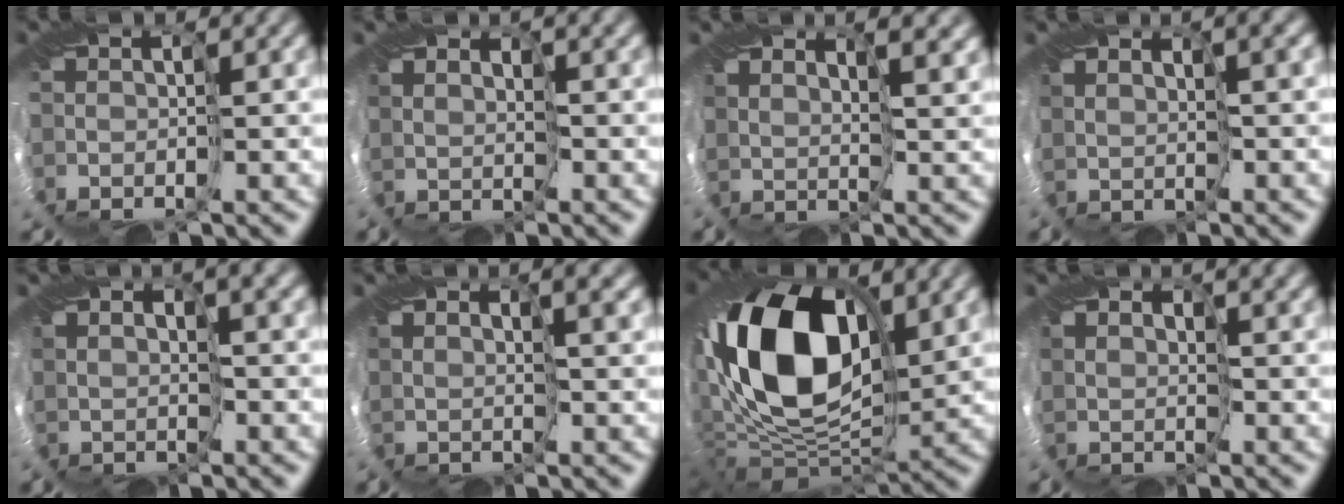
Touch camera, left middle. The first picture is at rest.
{"total": 1.4, "force": [1.3, 0.5, -0.3], "torque": [0.004, 0.004, 0.030]}
{"total": 4.0, "force": [3.6, 1.1, 1.2], "torque": [-0.026, 0.005, 0.071]}
{"total": 3.1, "force": [2.6, 0.8, 1.6], "torque": [-0.030, 0.011, 0.051]}
{"total": 3.4, "force": [2.7, 1.0, 1.8], "torque": [-0.035, 0.012, 0.051]}
{"total": 3.4, "force": [3.1, 0.7, 1.2], "torque": [-0.027, 0.009, 0.058]}
{"total": 15.5, "force": [2.3, 9.5, 12.0], "torque": [-0.248, 0.001, 0.034]}
{"total": 1.9, "force": [1.8, 0.6, 0.1], "torque": [-0.005, 0.006, 0.039]}